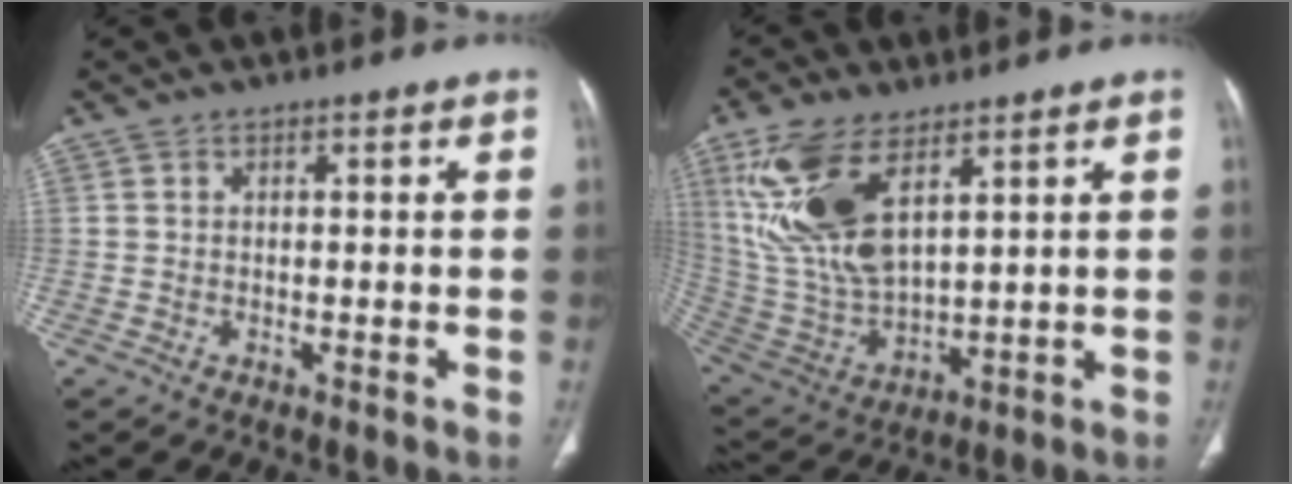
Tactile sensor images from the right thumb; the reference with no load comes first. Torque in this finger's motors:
{"motor_torque": [0.82, 3.71, 2.02, 0.76, 0.24]}